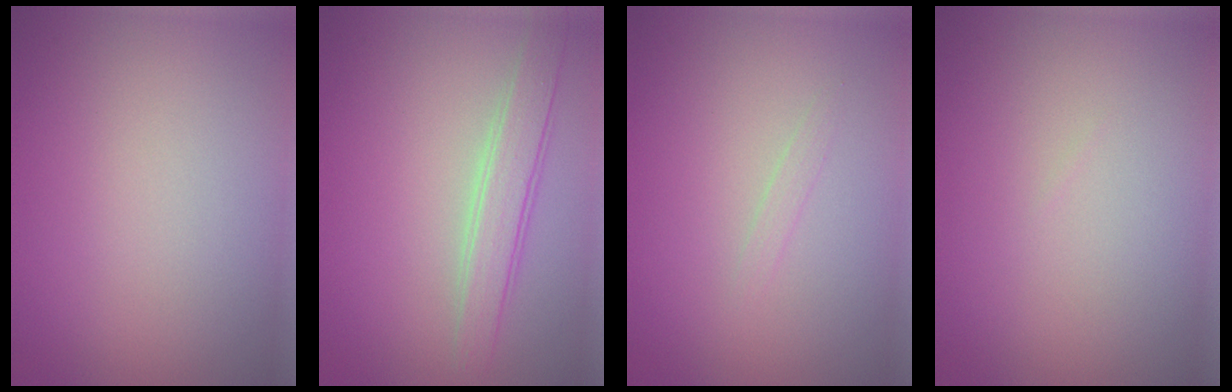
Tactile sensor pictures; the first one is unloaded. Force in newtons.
{"total": 3.0, "press": 3.0, "slide": 0.2}
{"total": 0.6, "press": 0.6, "slide": 0.0}
{"total": 0.0}